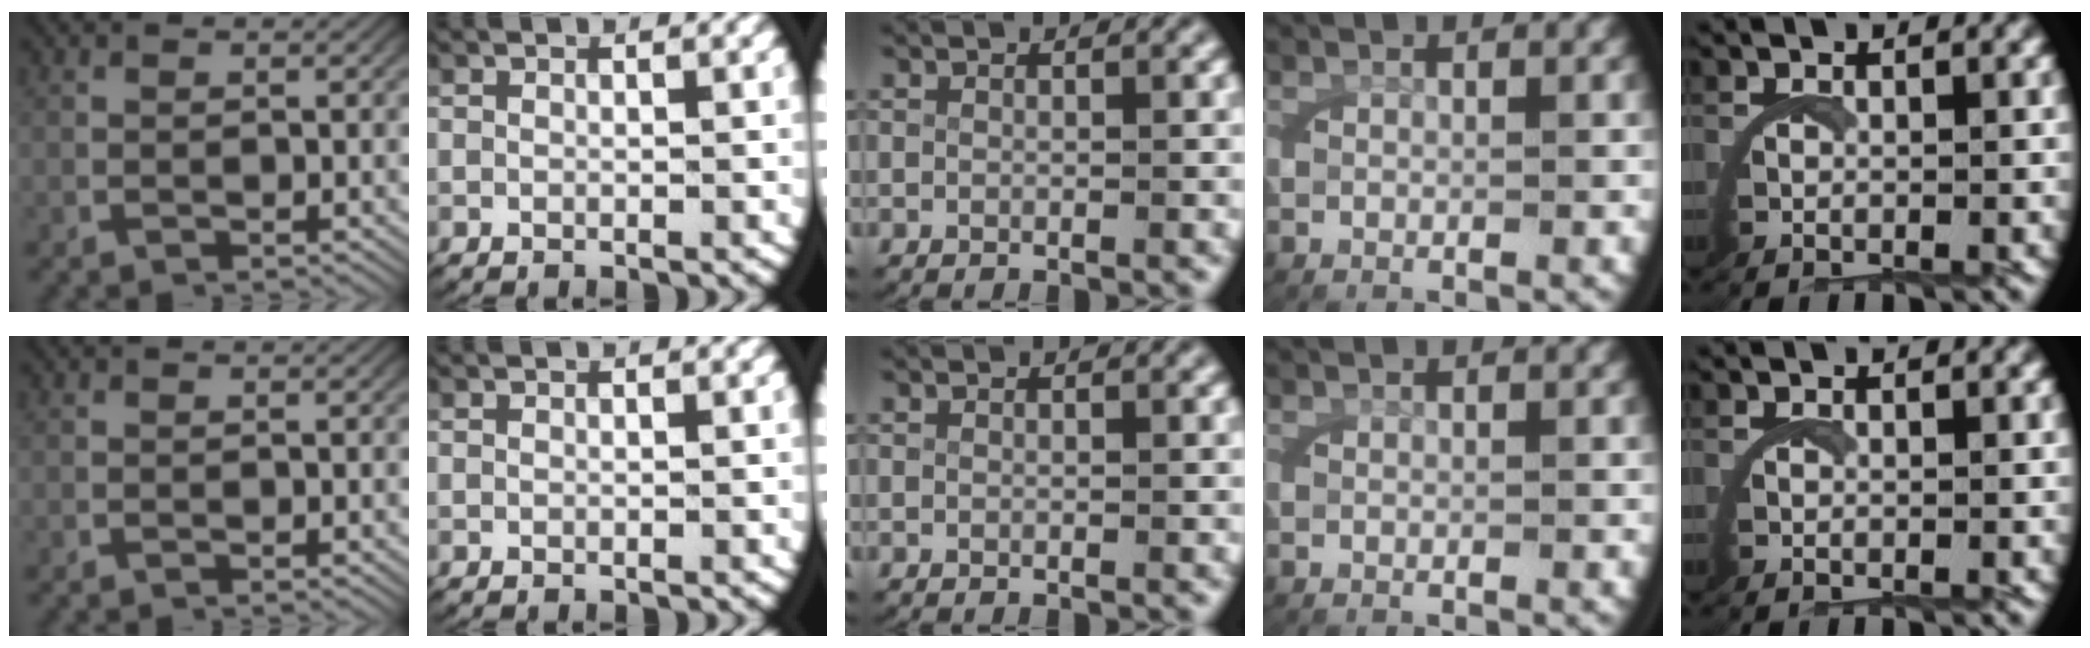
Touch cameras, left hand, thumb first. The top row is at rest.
{}